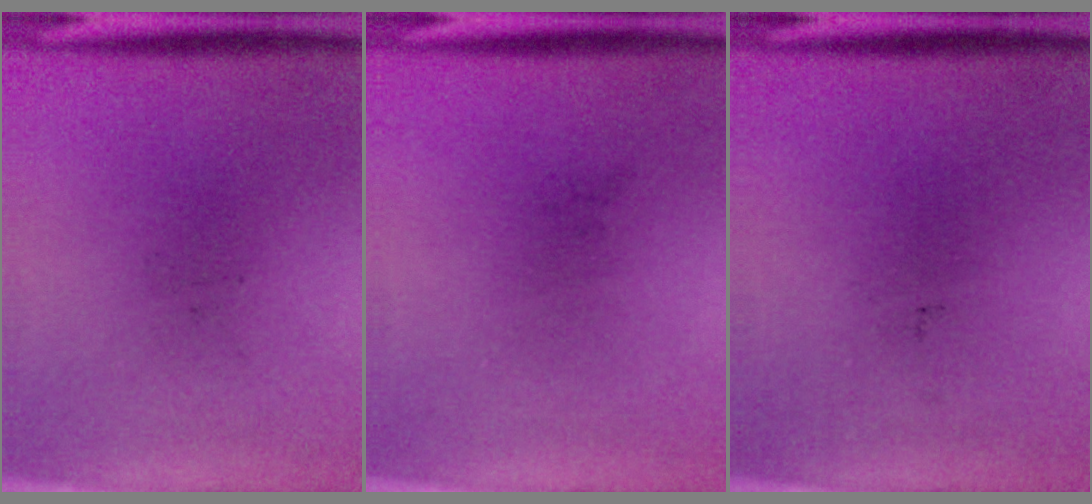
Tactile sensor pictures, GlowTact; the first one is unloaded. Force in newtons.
{"total": 0.0}
{"total": 0.0}